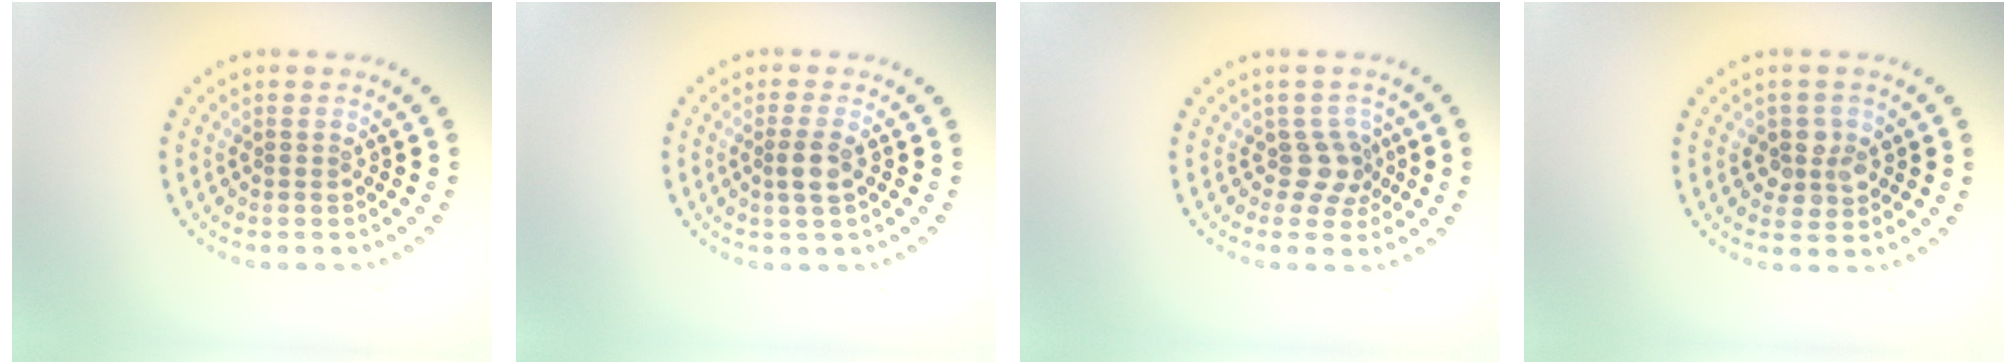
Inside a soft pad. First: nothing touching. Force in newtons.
{"total": 1.9, "press": 1.6, "slide": 0.9}
{"total": 2.5, "press": 1.8, "slide": 1.6}
{"total": 2.8, "press": 2.7, "slide": 0.9}